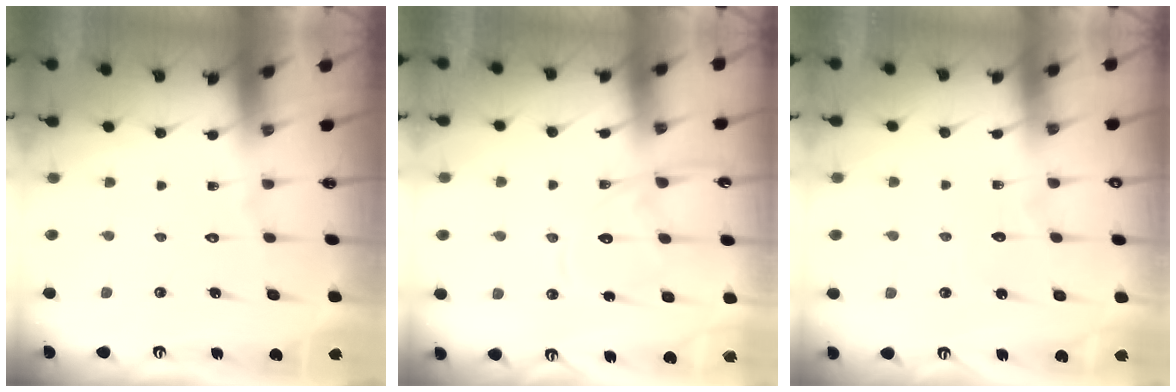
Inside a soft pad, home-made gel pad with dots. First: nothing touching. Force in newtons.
{"total": 14.1, "press": 14.0, "slide": 1.4}
{"total": 3.4, "press": 3.4, "slide": 0.3}